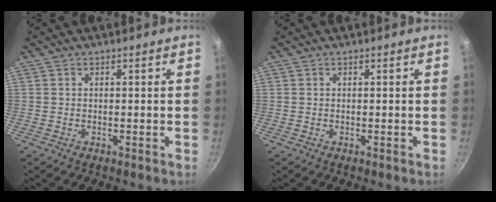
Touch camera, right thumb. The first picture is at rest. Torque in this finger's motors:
{"motor_torque": [-0.01, -0.01, 0.00, 0.00, 0.00]}